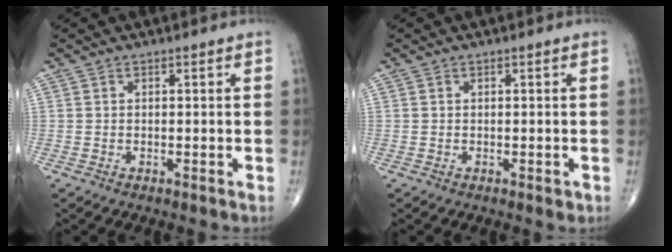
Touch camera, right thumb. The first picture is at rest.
{"total": 0.8, "force": [-0.3, 0.5, 0.6], "torque": [-0.005, -0.001, -0.003]}